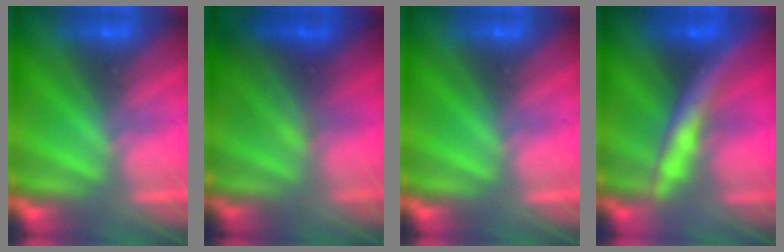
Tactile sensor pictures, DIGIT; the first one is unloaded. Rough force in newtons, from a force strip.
{"total": 2.3}
{"total": 0.0}
{"total": 9.8}